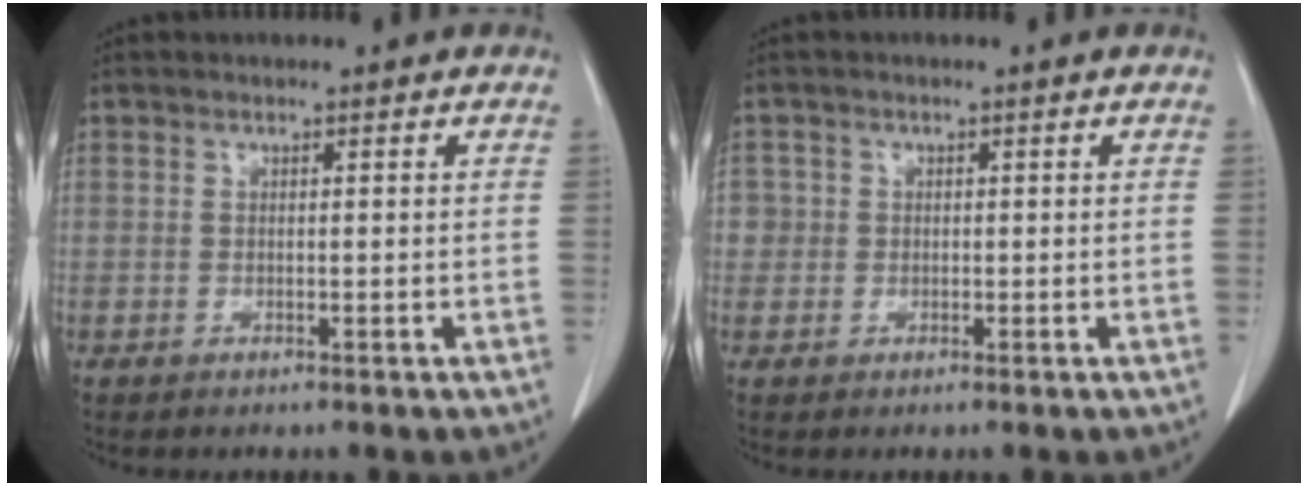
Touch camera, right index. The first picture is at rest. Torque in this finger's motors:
{"motor_torque": [0.25, 0.02, 0.12, 0.02]}